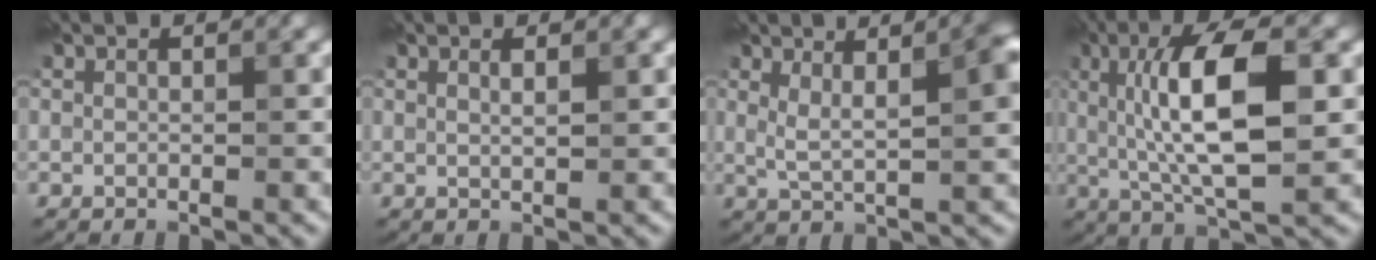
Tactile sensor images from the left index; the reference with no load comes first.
{"total": 1.0, "force": [0.5, 0.3, 0.8], "torque": [-0.007, -0.001, 0.007]}
{"total": 5.8, "force": [1.7, 1.8, 5.2], "torque": [-0.084, -0.001, 0.029]}
{"total": 9.0, "force": [1.0, 2.7, 8.6], "torque": [-0.143, 0.004, 0.018]}